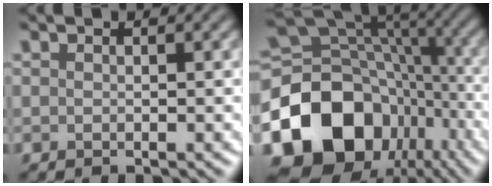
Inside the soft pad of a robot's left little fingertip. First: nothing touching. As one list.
[{"total": 16.6, "force": [-6.7, 12.7, 8.3], "torque": [-0.163, -0.006, -0.117]}]